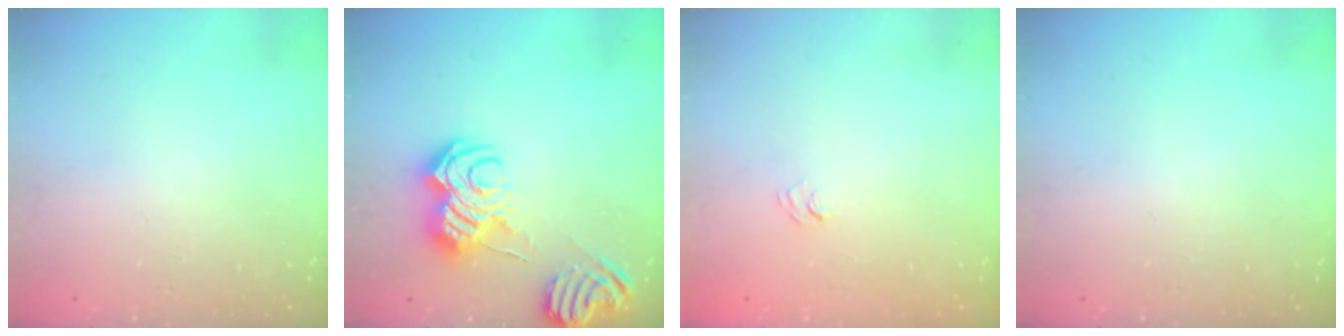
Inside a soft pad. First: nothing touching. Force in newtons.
{"total": 12.1, "press": 12.0, "slide": 1.2}
{"total": 6.8, "press": 6.7, "slide": 1.1}
{"total": 0.0}